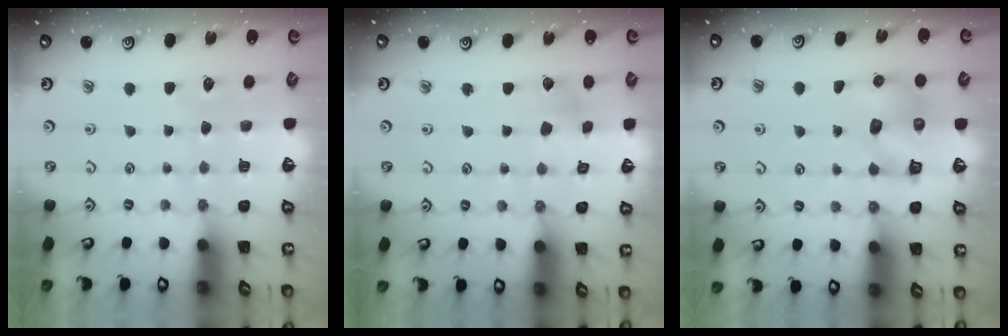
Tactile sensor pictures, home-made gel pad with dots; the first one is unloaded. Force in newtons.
{"total": 3.1, "press": 3.1, "slide": 0.6}
{"total": 6.4, "press": 6.3, "slide": 0.8}